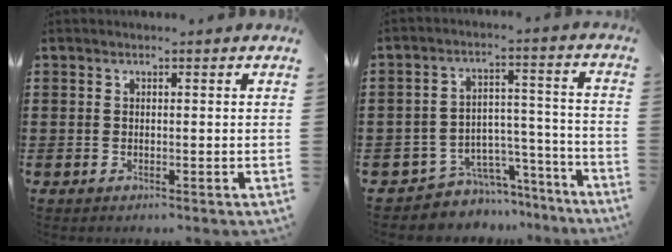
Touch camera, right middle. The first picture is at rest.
{"total": 6.2, "force": [-5.6, 2.7, 0.3], "torque": [-0.009, 0.021, -0.109]}